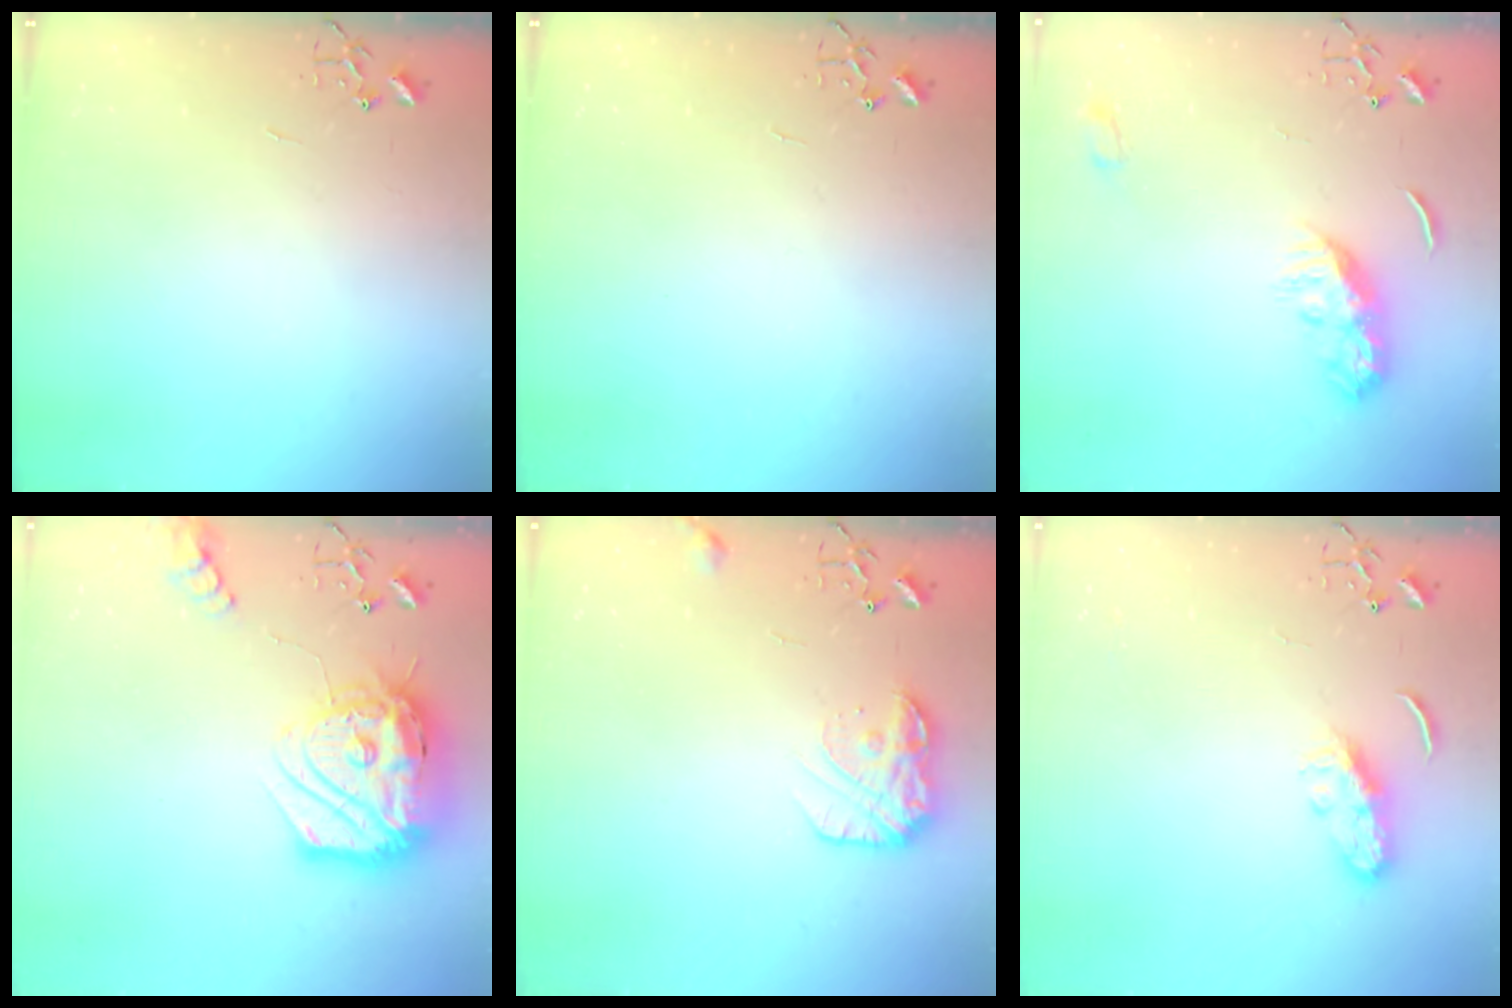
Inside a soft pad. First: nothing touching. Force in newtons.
{"total": 0.0}
{"total": 9.4, "press": 9.4, "slide": 0.2}
{"total": 29.6, "press": 29.5, "slide": 2.6}
{"total": 12.4, "press": 12.4, "slide": 0.5}
{"total": 6.7, "press": 6.7, "slide": 0.5}